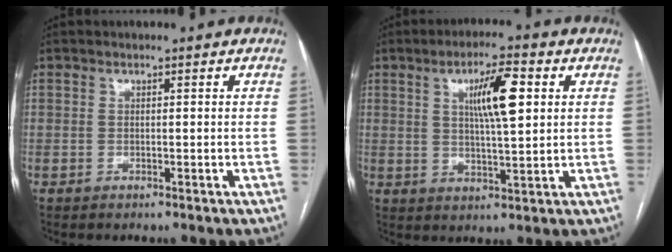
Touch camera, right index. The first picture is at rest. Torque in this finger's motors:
{"motor_torque": [1.01, 0.61, 0.30, 0.15]}